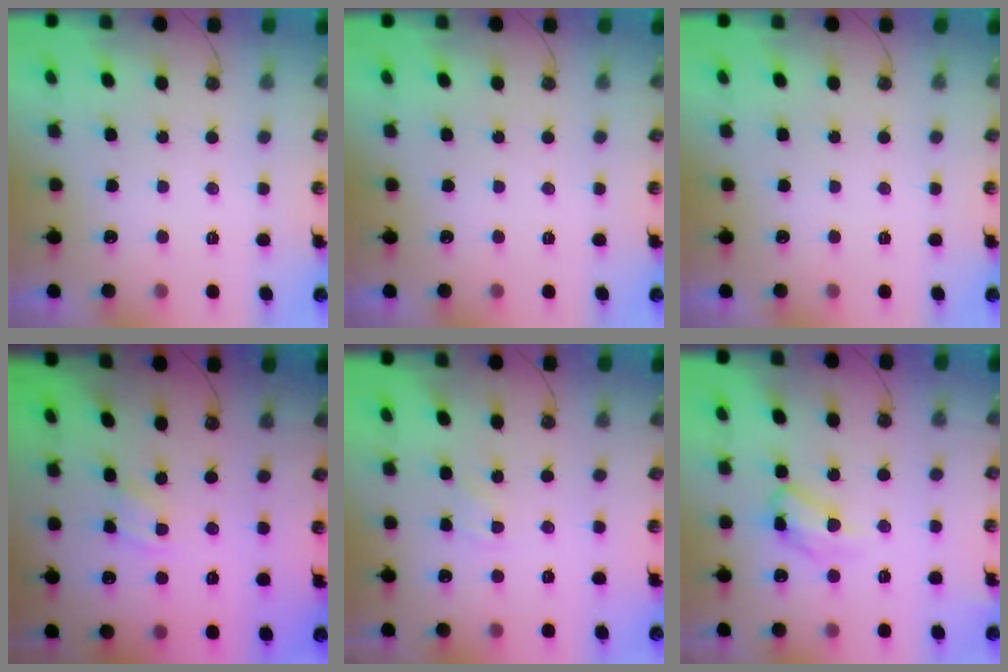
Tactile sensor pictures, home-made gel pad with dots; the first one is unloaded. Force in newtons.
{"total": 0.0}
{"total": 0.0}
{"total": 2.6, "press": 2.6, "slide": 0.4}
{"total": 3.1, "press": 3.0, "slide": 0.5}
{"total": 11.4, "press": 11.3, "slide": 1.1}